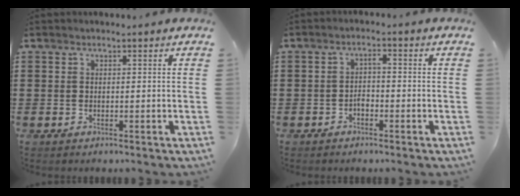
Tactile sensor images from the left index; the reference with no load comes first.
{"total": 1.7, "force": [-1.0, 0.7, 1.2], "torque": [-0.027, 0.004, -0.020]}